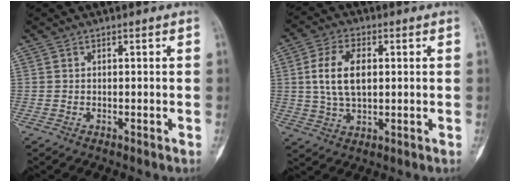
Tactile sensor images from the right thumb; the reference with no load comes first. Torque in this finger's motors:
{"motor_torque": [1.37, 1.37, 0.49, -0.47, 0.34]}